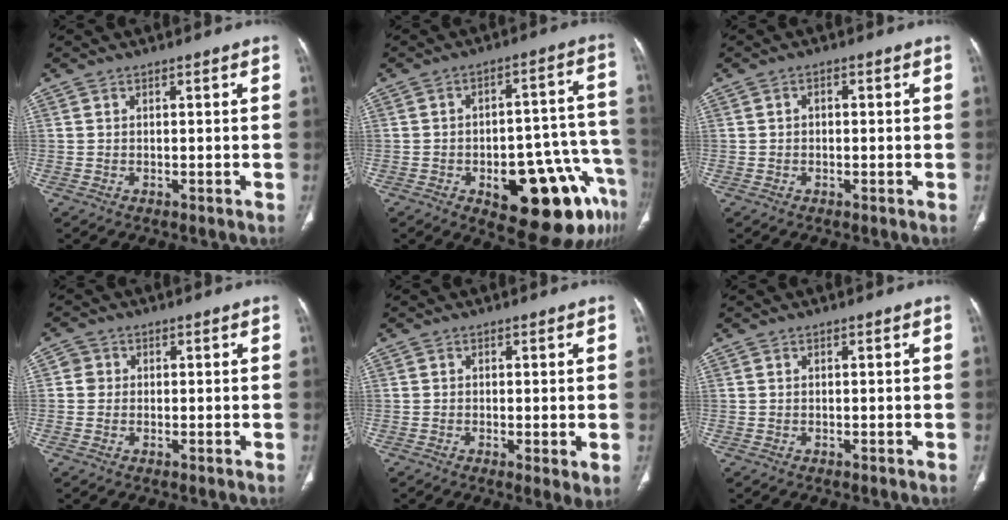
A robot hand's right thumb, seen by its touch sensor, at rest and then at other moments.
{"total": 19.4, "force": [-9.0, 8.1, 15.2], "torque": [-0.138, 0.062, -0.106]}
{"total": 1.0, "force": [0.0, 0.8, 0.7], "torque": [-0.008, 0.006, -0.004]}
{"total": 2.2, "force": [0.2, 2.1, 0.4], "torque": [0.008, 0.005, 0.000]}
{"total": 2.8, "force": [-0.4, 0.7, 2.7], "torque": [-0.049, -0.015, -0.010]}
{"total": 0.0}